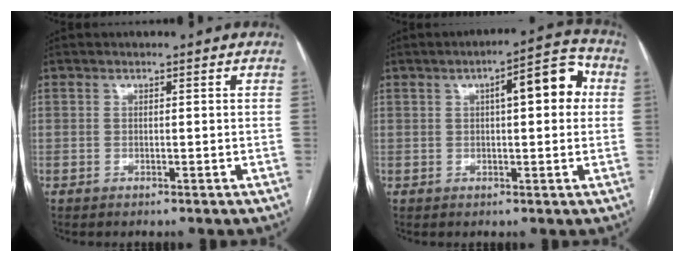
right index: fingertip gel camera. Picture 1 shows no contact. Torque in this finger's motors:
{"motor_torque": [0.62, 0.42, 0.16, 0.07]}